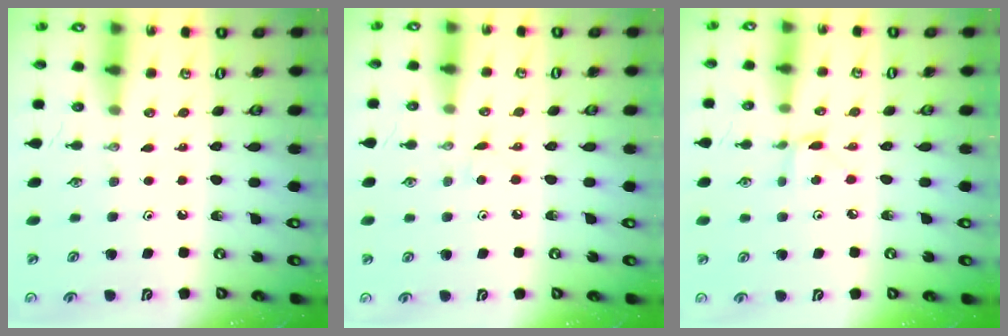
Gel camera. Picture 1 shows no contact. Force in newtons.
{"total": 2.9, "press": 2.9, "slide": 0.4}
{"total": 2.7, "press": 2.7, "slide": 0.3}